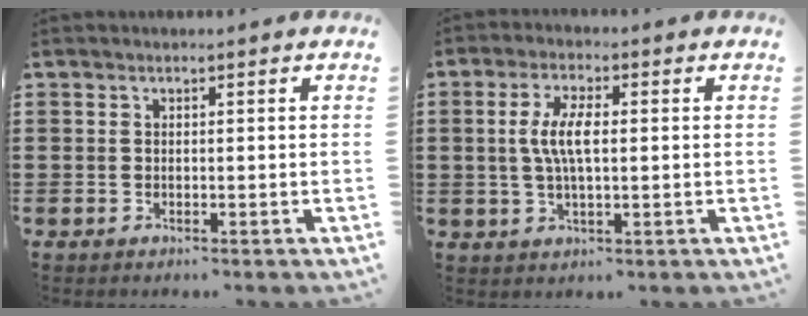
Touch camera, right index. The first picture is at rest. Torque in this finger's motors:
{"motor_torque": [0.35, -0.16, 0.41, 0.10]}